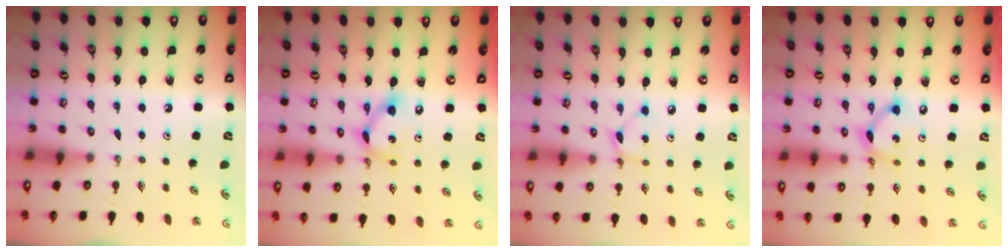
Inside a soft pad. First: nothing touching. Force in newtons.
{"total": 10.3, "press": 10.3, "slide": 0.7}
{"total": 2.6, "press": 2.6, "slide": 0.3}
{"total": 9.3, "press": 9.3, "slide": 0.7}